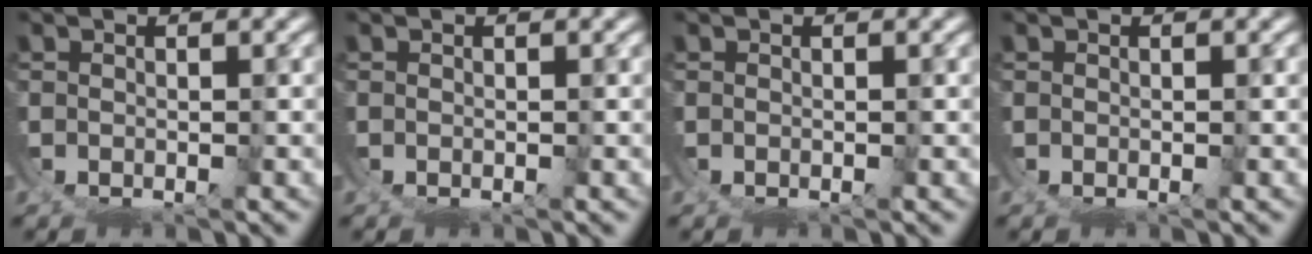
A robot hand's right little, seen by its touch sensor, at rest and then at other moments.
{"total": 0.0}
{"total": 0.0}
{"total": 0.0}